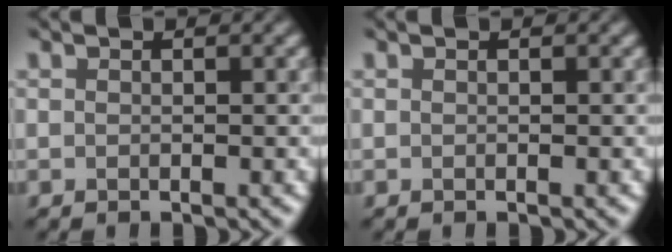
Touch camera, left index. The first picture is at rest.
{"total": 0.0}